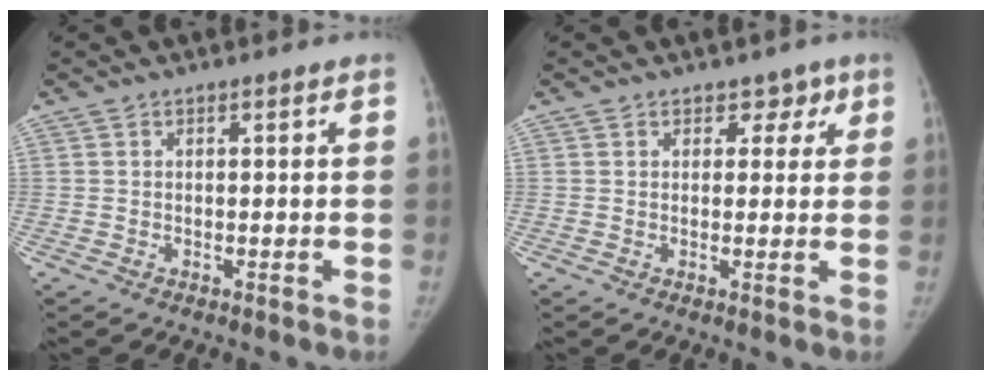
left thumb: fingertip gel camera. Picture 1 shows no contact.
{"total": 3.1, "force": [1.8, 2.4, 0.8], "torque": [0.020, -0.007, 0.018]}